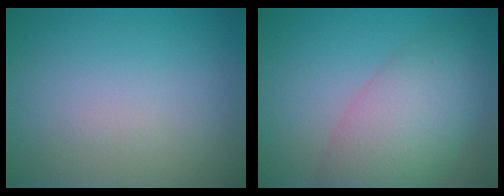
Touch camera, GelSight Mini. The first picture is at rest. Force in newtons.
{"total": 7.0, "press": 7.0, "slide": 0.2}